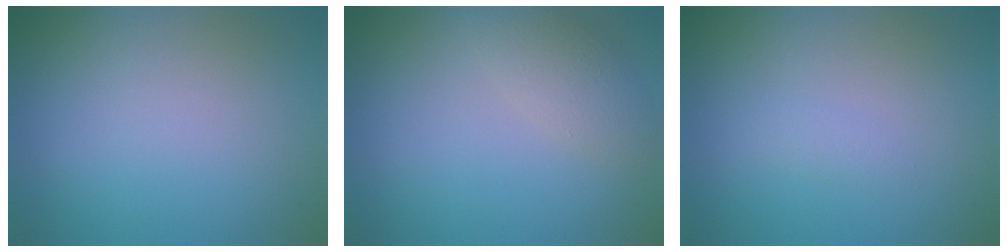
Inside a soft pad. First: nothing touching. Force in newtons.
{"total": 2.4, "press": 2.4, "slide": 0.2}
{"total": 0.7, "press": 0.7, "slide": 0.0}